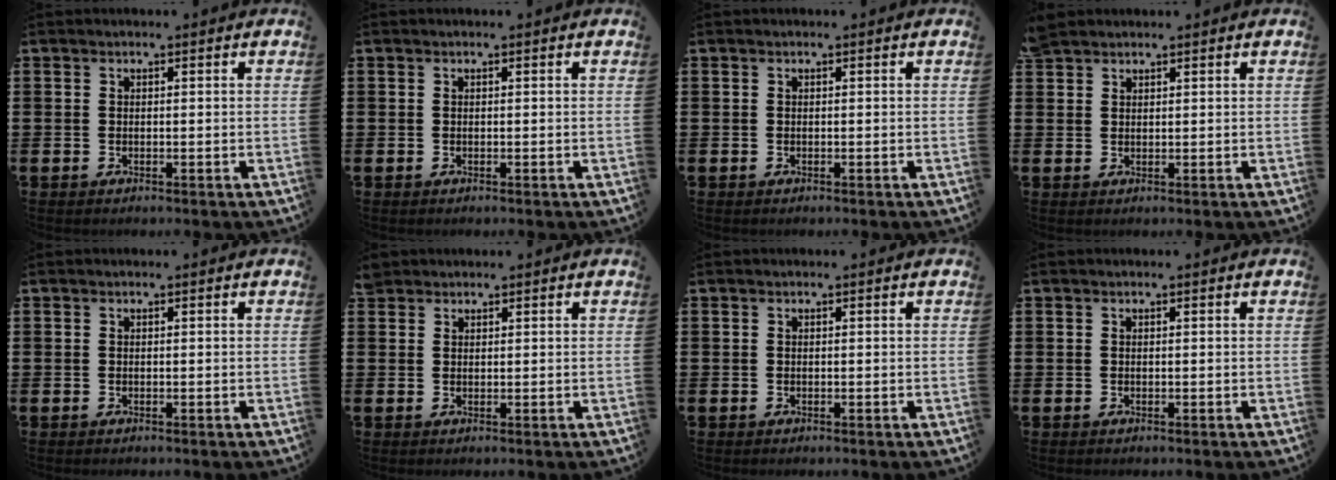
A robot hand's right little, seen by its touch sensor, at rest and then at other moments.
{"total": 0.0}
{"total": 0.0}
{"total": 1.9, "force": [1.8, 0.6, 0.3], "torque": [-0.004, 0.004, 0.034]}
{"total": 0.0}
{"total": 1.4, "force": [1.3, 0.6, 0.0], "torque": [0.011, -0.001, 0.023]}
{"total": 0.0}
{"total": 0.0}